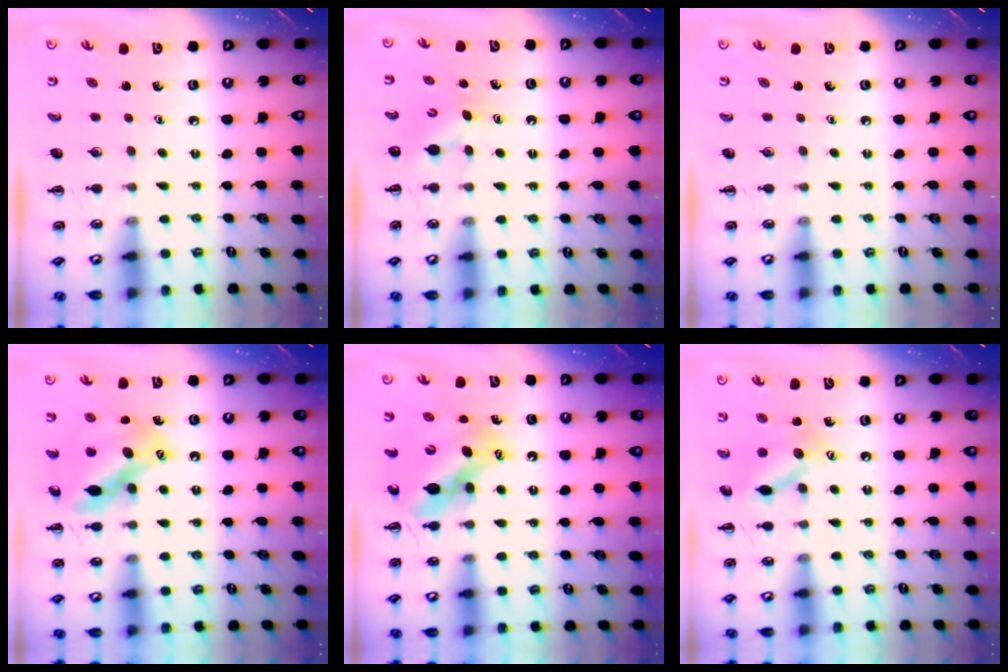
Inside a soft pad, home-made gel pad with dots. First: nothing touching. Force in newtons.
{"total": 4.6, "press": 4.5, "slide": 0.4}
{"total": 0.0}
{"total": 14.1, "press": 13.6, "slide": 3.7}
{"total": 12.8, "press": 12.3, "slide": 3.3}
{"total": 12.4, "press": 12.4, "slide": 0.8}